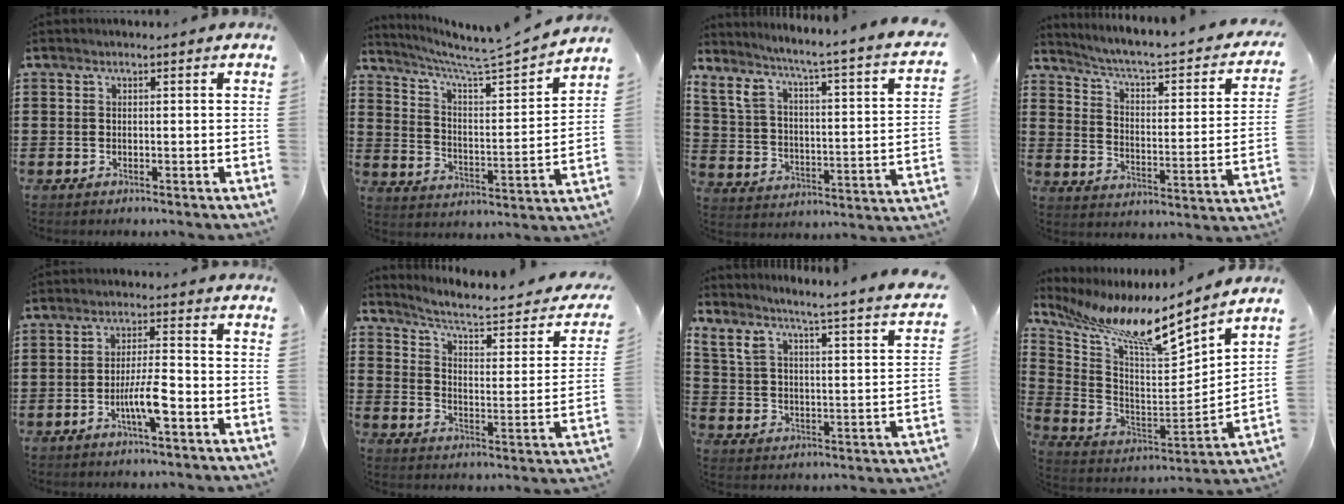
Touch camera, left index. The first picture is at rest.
{"total": 5.3, "force": [4.9, -1.2, 1.7], "torque": [-0.057, -0.053, 0.071]}
{"total": 3.9, "force": [2.3, 0.6, 3.1], "torque": [-0.071, -0.036, 0.027]}
{"total": 3.0, "force": [2.1, 0.3, 2.1], "torque": [-0.056, -0.031, 0.022]}
{"total": 6.0, "force": [-2.5, 1.0, 5.4], "torque": [-0.102, -0.001, -0.047]}
{"total": 5.1, "force": [4.1, 0.9, 3.0], "torque": [-0.079, -0.029, 0.061]}
{"total": 3.4, "force": [2.4, 0.3, 2.4], "torque": [-0.059, -0.037, 0.028]}
{"total": 10.5, "force": [8.6, 1.1, 6.0], "torque": [-0.146, -0.069, 0.134]}